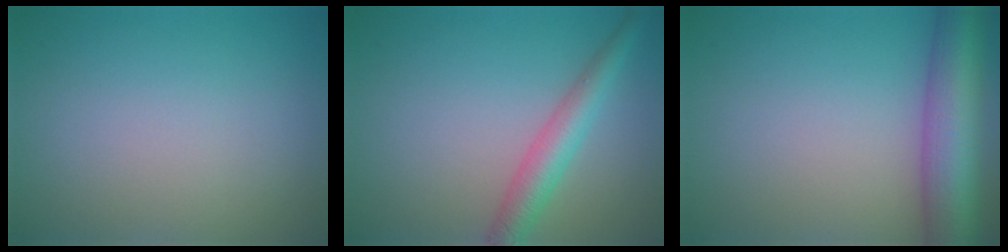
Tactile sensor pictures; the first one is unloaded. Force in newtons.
{"total": 3.6, "press": 3.6, "slide": 0.1}
{"total": 8.3, "press": 8.3, "slide": 0.4}